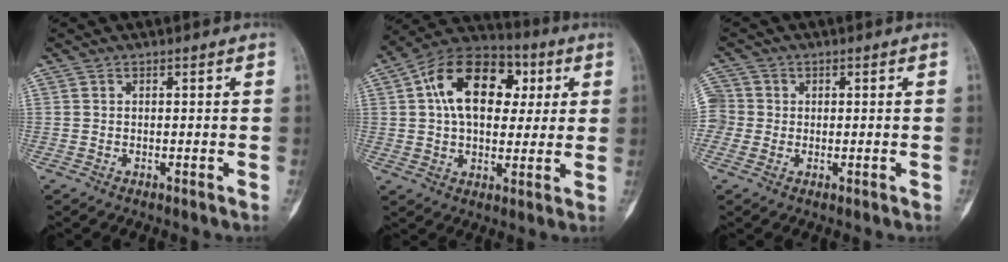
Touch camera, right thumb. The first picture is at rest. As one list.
[{"total": 18.6, "force": [4.4, 12.1, 13.4], "torque": [-0.180, 0.017, 0.063]}, {"total": 5.5, "force": [0.1, 5.4, 1.0], "torque": [-0.007, 0.014, -0.006]}]